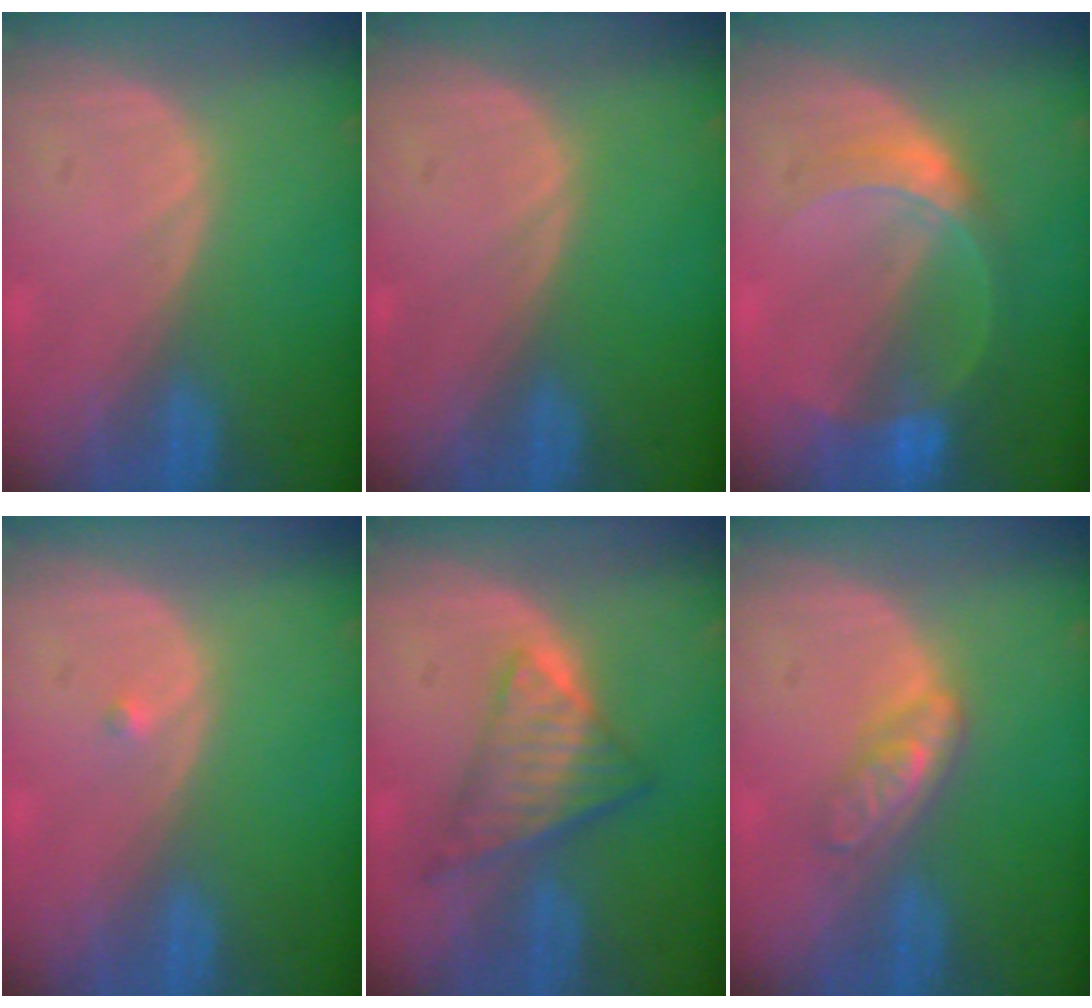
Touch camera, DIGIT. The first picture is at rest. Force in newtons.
{"total": 0.0}
{"total": 6.8, "press": 6.0, "slide": 3.2}
{"total": 0.5, "press": 0.4, "slide": 0.3}
{"total": 7.4, "press": 6.2, "slide": 3.9}
{"total": 4.5, "press": 3.9, "slide": 2.3}